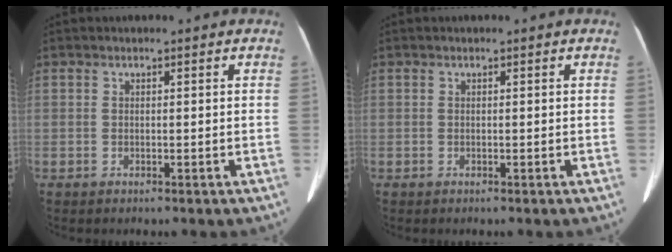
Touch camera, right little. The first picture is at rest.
{"total": 0.0}